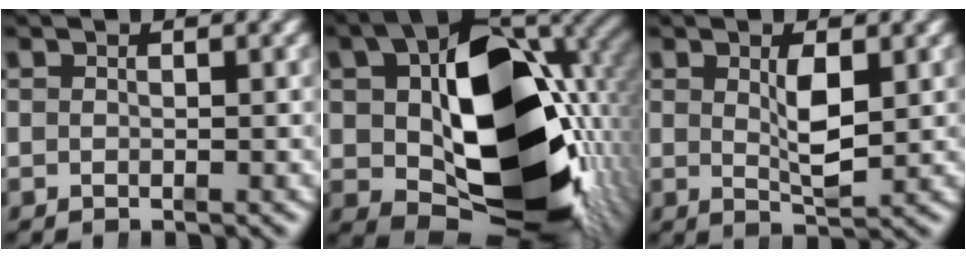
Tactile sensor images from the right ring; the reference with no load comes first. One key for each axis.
{"total": 21.6, "fx": -1.6, "fy": 13.3, "fz": 16.9, "tx": -0.282, "ty": -0.050, "tz": 0.004}
{"total": 2.9, "fx": 0.6, "fy": 0.3, "fz": 2.8, "tx": -0.042, "ty": -0.013, "tz": 0.019}